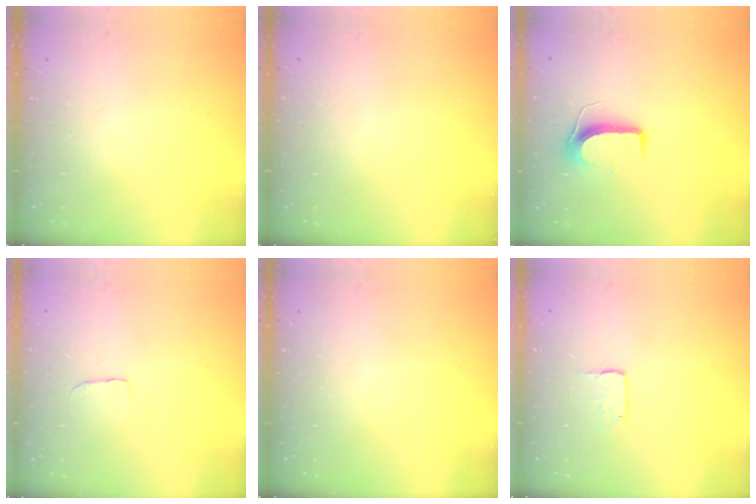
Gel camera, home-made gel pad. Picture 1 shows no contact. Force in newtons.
{"total": 0.0}
{"total": 8.7, "press": 8.7, "slide": 0.7}
{"total": 2.7, "press": 2.7, "slide": 0.2}
{"total": 0.0}
{"total": 2.0, "press": 2.0, "slide": 0.0}